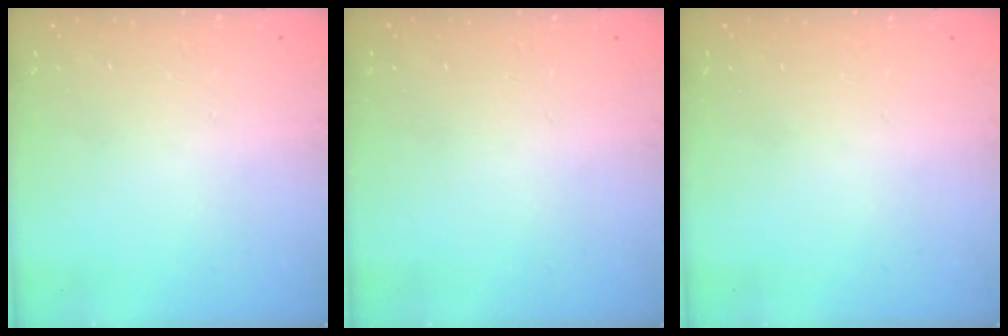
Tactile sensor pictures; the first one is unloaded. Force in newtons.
{"total": 0.0}
{"total": 0.0}